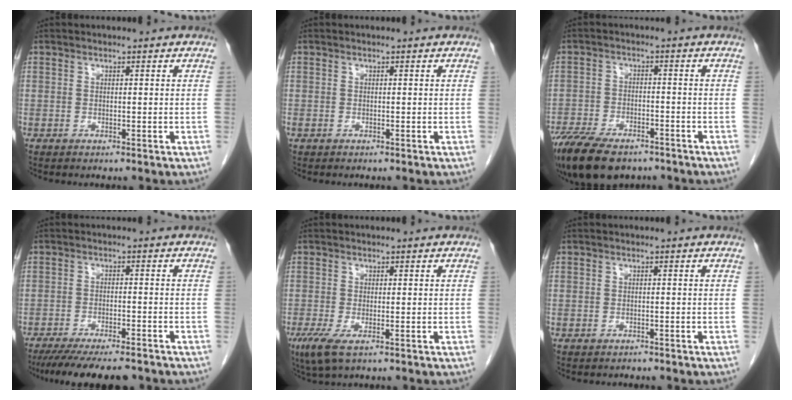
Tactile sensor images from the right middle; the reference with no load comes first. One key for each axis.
{"total": 0.0}
{"total": 13.4, "fx": -9.9, "fy": 5.6, "fz": 7.0, "tx": -0.137, "ty": -0.013, "tz": -0.156}
{"total": 12.5, "fx": -10.6, "fy": 2.2, "fz": 6.2, "tx": -0.097, "ty": -0.021, "tz": -0.154}
{"total": 3.9, "fx": -1.9, "fy": 0.9, "fz": 3.3, "tx": -0.071, "ty": -0.015, "tz": -0.030}
{"total": 0.8, "fx": -0.6, "fy": 0.5, "fz": -0.2, "tx": -0.009, "ty": 0.001, "tz": -0.013}